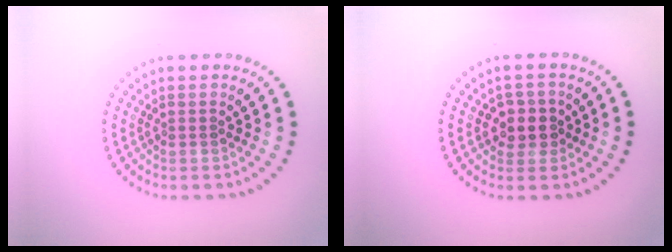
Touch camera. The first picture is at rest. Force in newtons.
{"total": 2.6, "press": 2.4, "slide": 0.9}